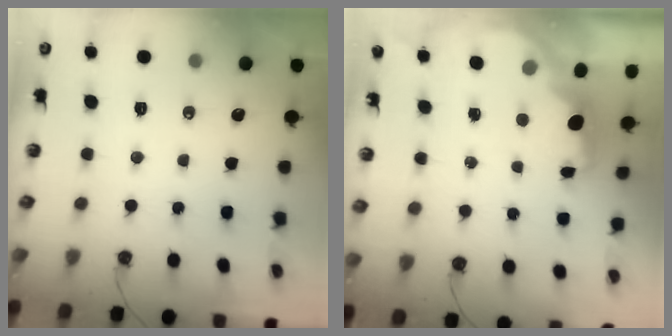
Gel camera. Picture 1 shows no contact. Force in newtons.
{"total": 2.5, "press": 2.3, "slide": 0.8}